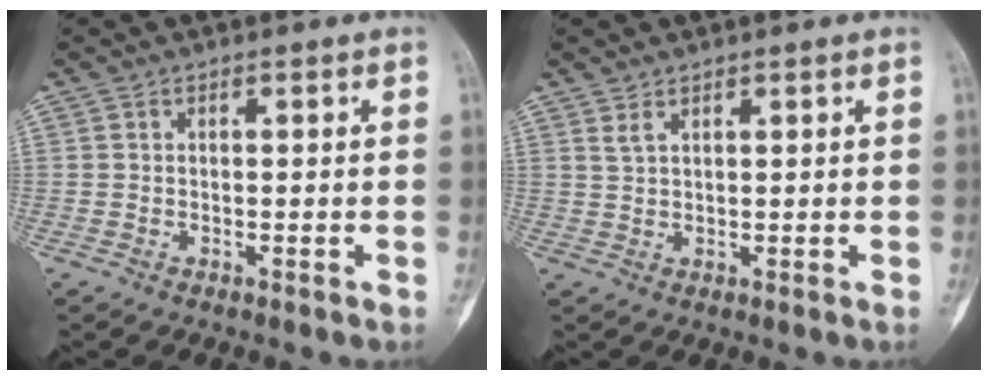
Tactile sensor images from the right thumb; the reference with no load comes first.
{"total": 1.6, "force": [1.3, 0.6, 0.6], "torque": [-0.010, -0.002, 0.030]}